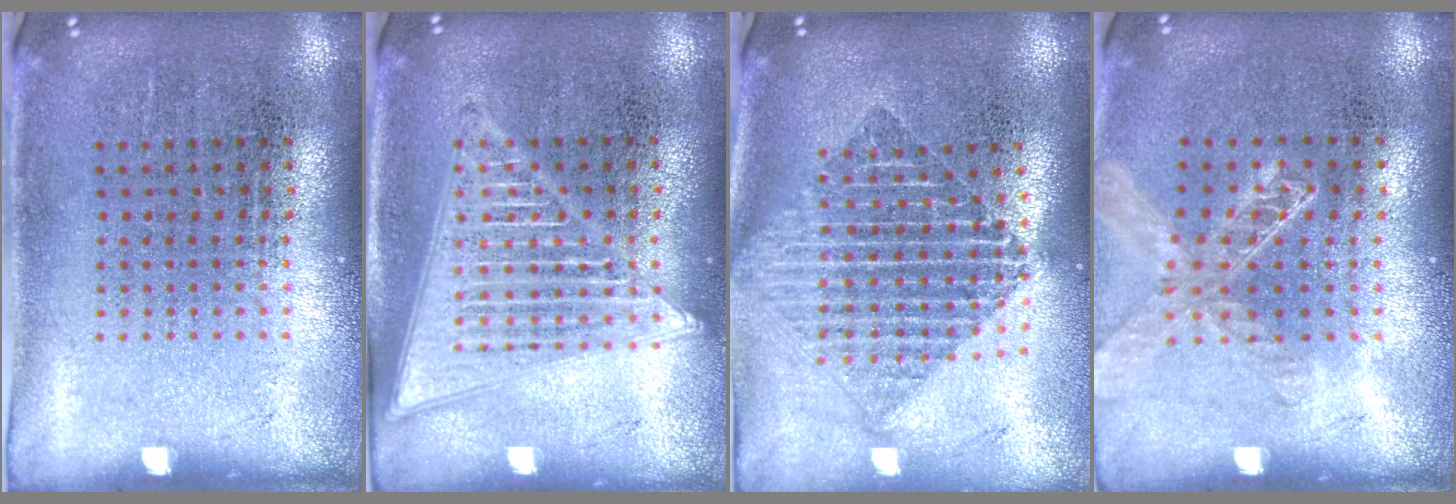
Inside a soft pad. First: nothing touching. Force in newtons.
{"total": 2.7, "press": 2.7, "slide": 0.2}
{"total": 1.9, "press": 1.6, "slide": 1.1}
{"total": 1.3, "press": 1.3, "slide": 0.2}